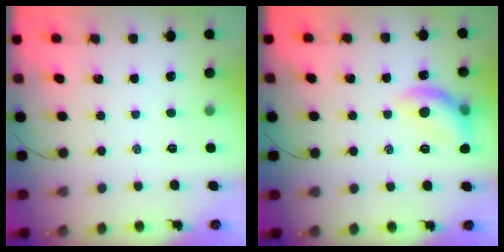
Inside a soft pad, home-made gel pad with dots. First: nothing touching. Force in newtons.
{"total": 13.0, "press": 12.9, "slide": 0.9}